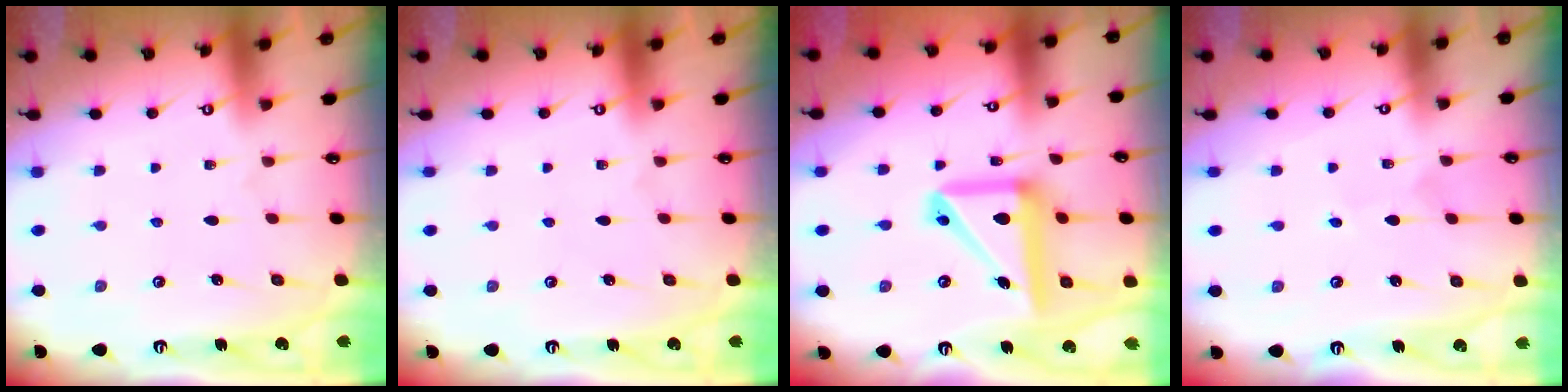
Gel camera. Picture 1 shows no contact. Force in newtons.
{"total": 0.0}
{"total": 15.3, "press": 15.1, "slide": 2.6}
{"total": 1.5, "press": 1.4, "slide": 0.1}